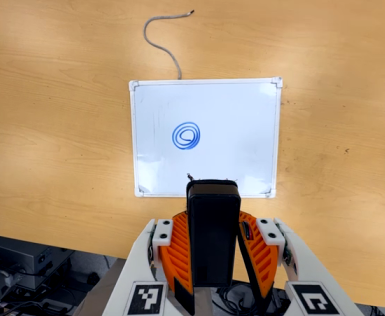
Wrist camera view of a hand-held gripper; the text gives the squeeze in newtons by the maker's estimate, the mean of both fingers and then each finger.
{"total": 6.6, "left": 5.0, "right": 8.1}